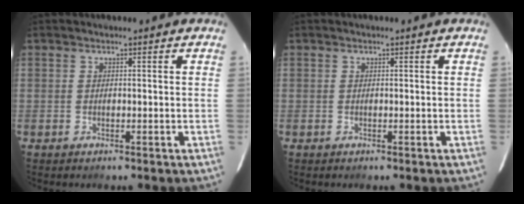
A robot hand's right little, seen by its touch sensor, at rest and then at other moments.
{"total": 0.0}